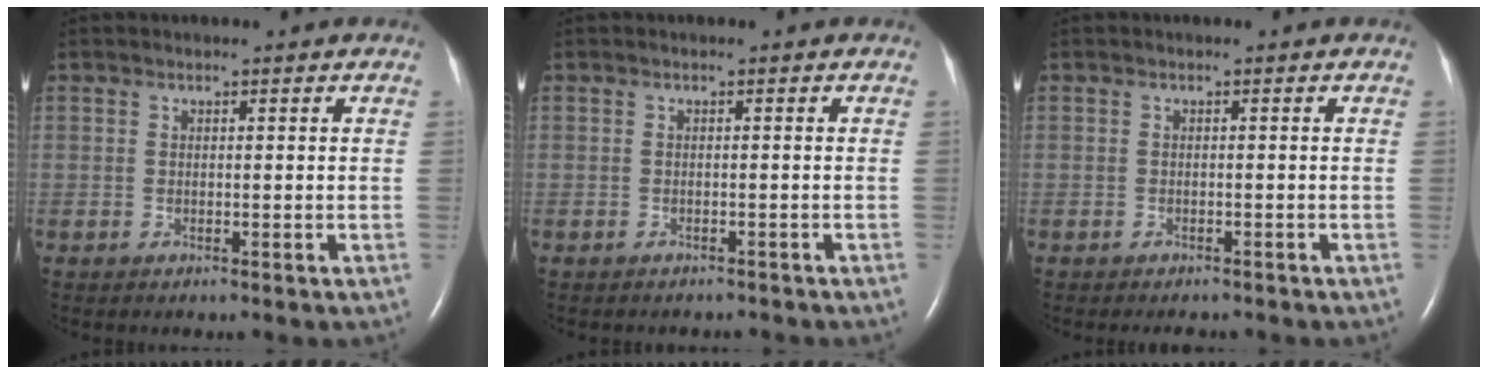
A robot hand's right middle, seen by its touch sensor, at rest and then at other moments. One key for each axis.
{"total": 3.0, "fx": -2.7, "fy": 1.1, "fz": 0.6, "tx": -0.012, "ty": -0.002, "tz": -0.030}
{"total": 3.1, "fx": -2.7, "fy": 1.0, "fz": 1.1, "tx": -0.016, "ty": -0.005, "tz": -0.026}